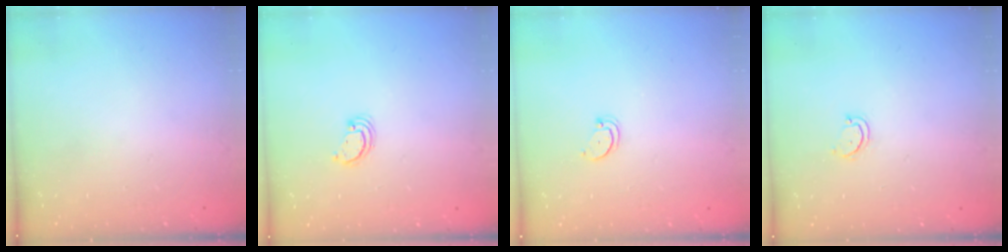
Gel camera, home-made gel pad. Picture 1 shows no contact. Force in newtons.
{"total": 2.6, "press": 2.6, "slide": 0.2}
{"total": 2.7, "press": 2.7, "slide": 0.2}
{"total": 2.7, "press": 2.7, "slide": 0.3}